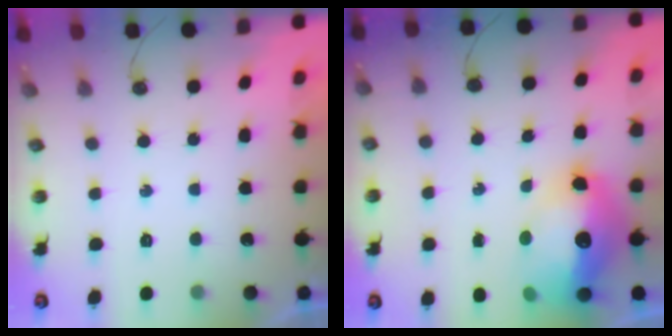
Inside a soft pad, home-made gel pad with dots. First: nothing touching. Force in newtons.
{"total": 16.6, "press": 16.5, "slide": 1.7}